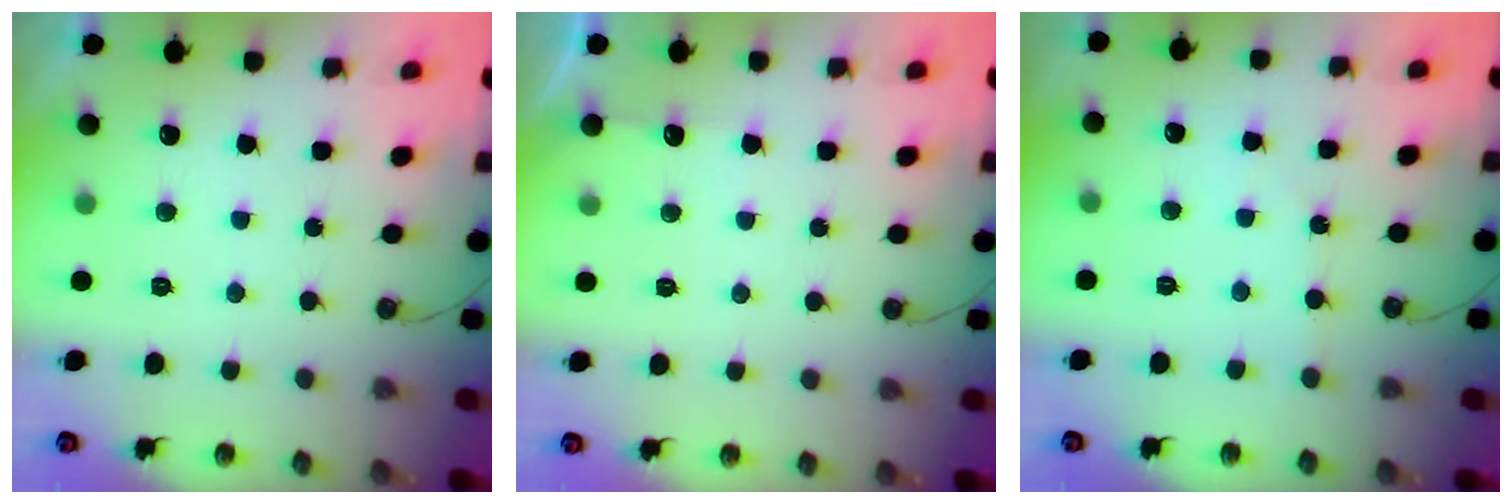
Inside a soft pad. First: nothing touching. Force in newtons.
{"total": 3.4, "press": 3.4, "slide": 0.4}
{"total": 2.6, "press": 2.6, "slide": 0.3}